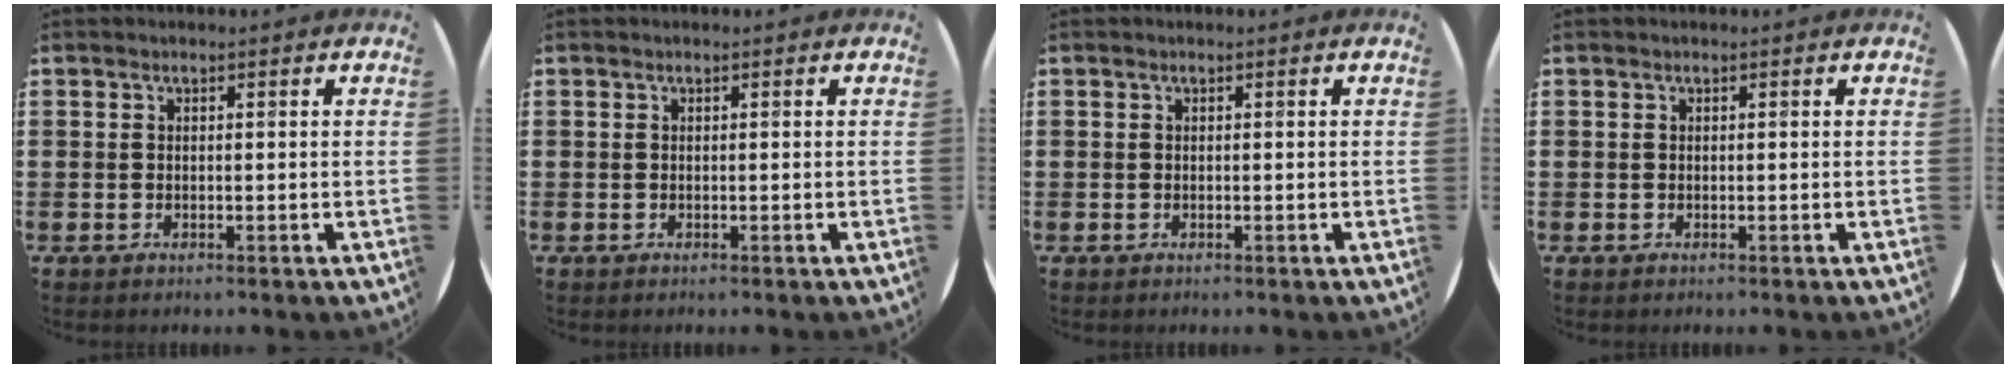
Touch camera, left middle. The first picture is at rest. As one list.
[{"total": 0.0}, {"total": 0.0}, {"total": 0.0}]